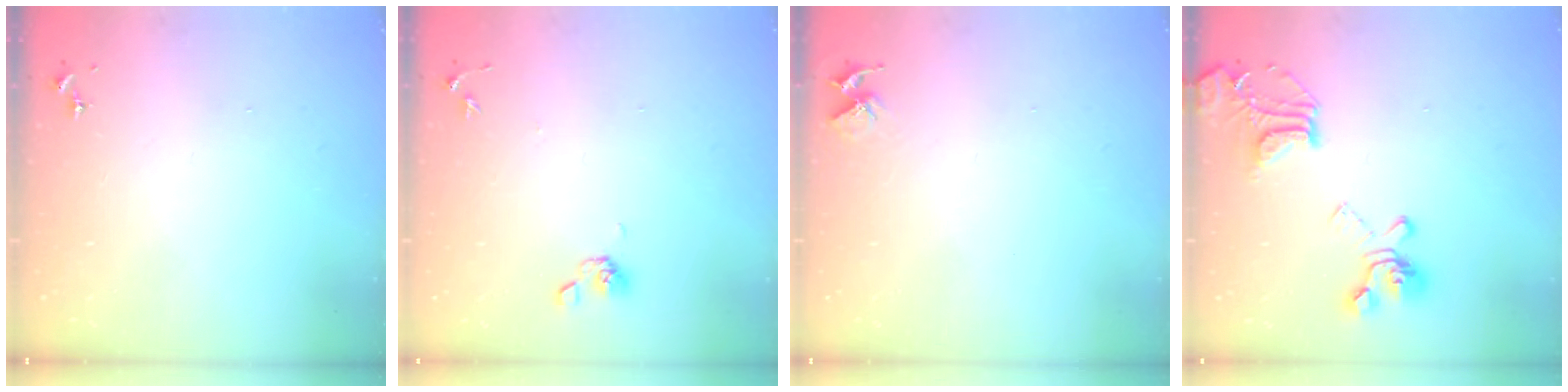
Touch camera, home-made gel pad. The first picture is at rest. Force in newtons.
{"total": 5.5, "press": 4.9, "slide": 2.6}
{"total": 6.6, "press": 6.6, "slide": 0.5}
{"total": 18.4, "press": 18.3, "slide": 1.9}